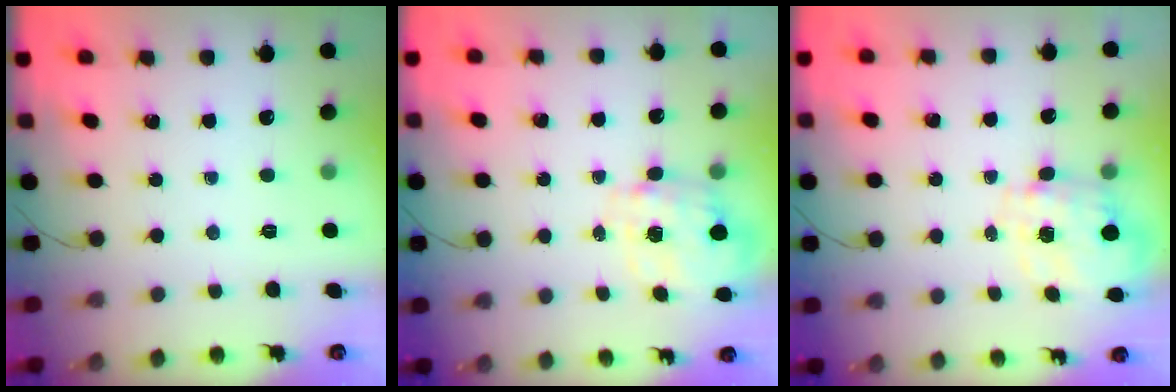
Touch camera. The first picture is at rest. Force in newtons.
{"total": 2.5, "press": 2.3, "slide": 1.0}
{"total": 2.8, "press": 2.6, "slide": 1.2}